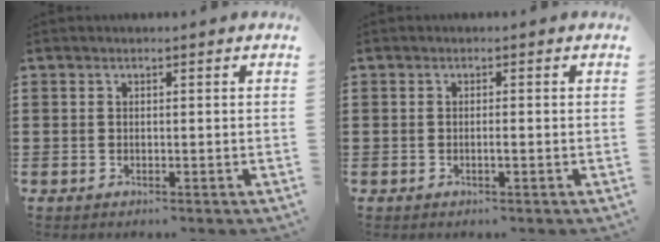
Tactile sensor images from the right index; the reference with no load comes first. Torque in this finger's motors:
{"motor_torque": [-0.09, -0.04, 0.00, 0.00]}